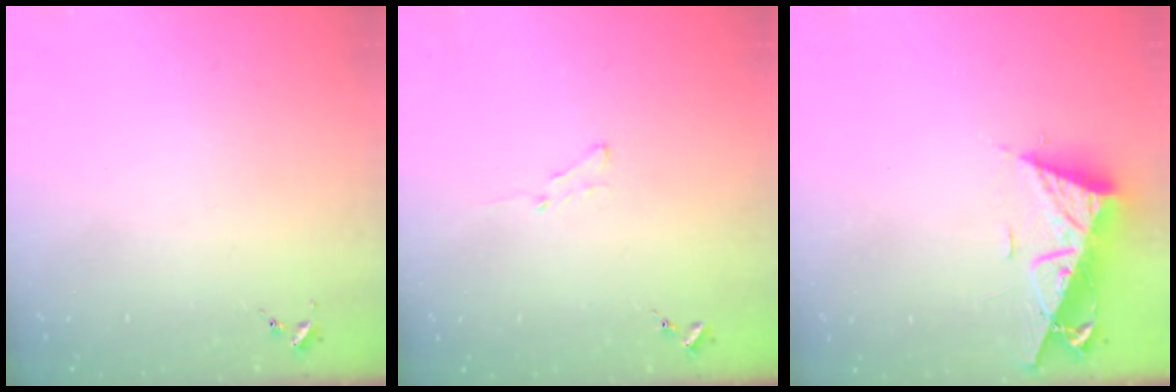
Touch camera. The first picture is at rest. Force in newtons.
{"total": 3.6, "press": 3.6, "slide": 0.4}
{"total": 11.7, "press": 11.6, "slide": 0.9}